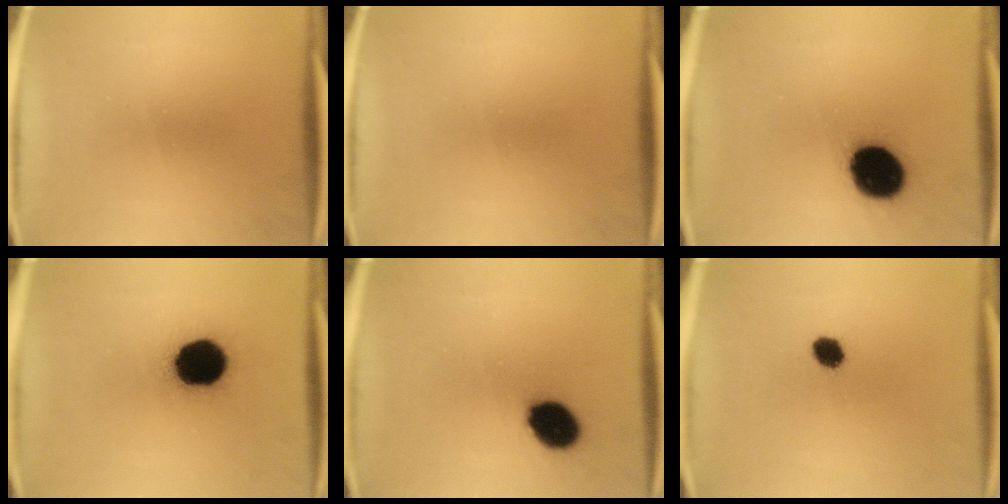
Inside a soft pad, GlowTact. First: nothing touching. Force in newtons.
{"total": 0.0}
{"total": 16.8}
{"total": 18.5}
{"total": 10.6}
{"total": 4.2}